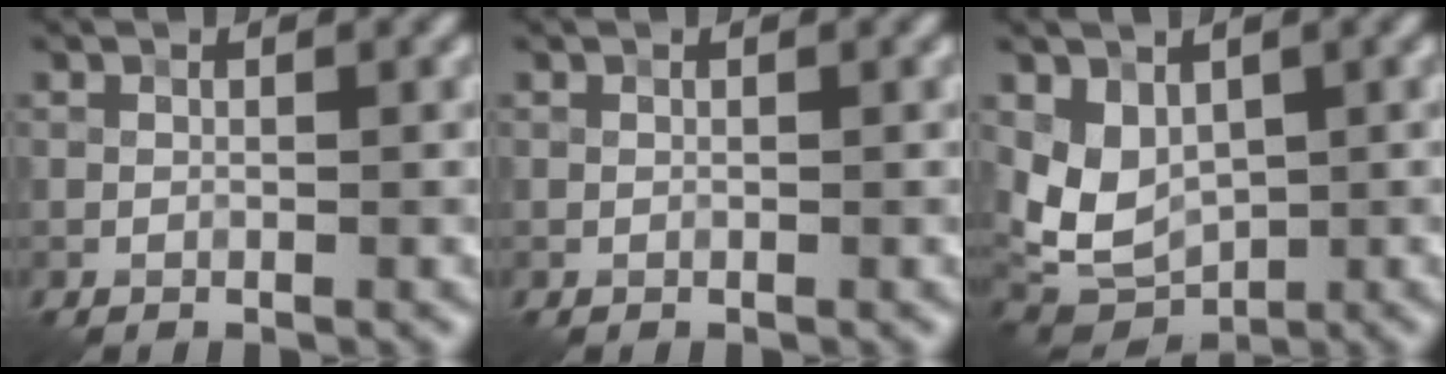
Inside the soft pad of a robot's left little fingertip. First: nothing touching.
{"total": 0.0}
{"total": 4.3, "force": [1.1, 3.1, 2.8], "torque": [-0.055, -0.013, 0.026]}